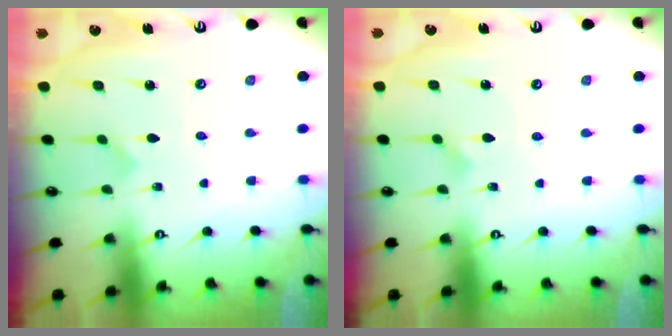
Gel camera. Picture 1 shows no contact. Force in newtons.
{"total": 2.9, "press": 2.9, "slide": 0.0}